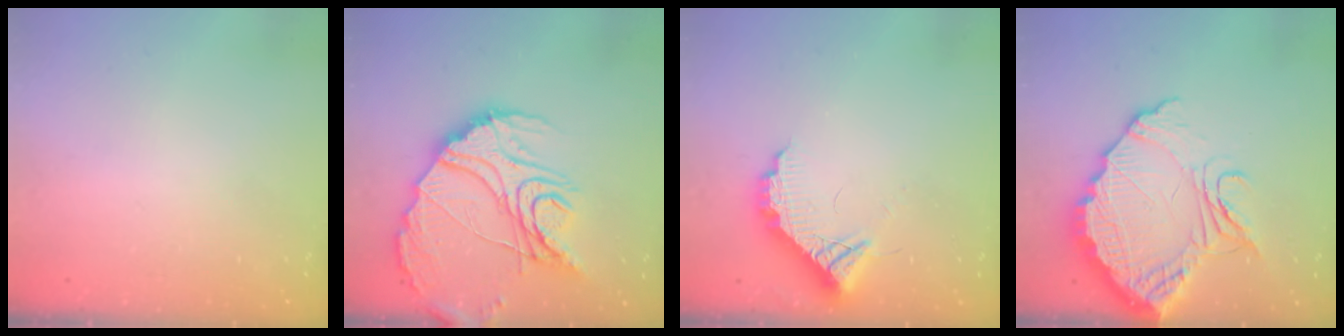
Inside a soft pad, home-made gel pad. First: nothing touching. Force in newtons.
{"total": 22.4, "press": 22.3, "slide": 1.9}
{"total": 10.4, "press": 10.4, "slide": 0.6}
{"total": 16.3, "press": 16.3, "slide": 1.2}